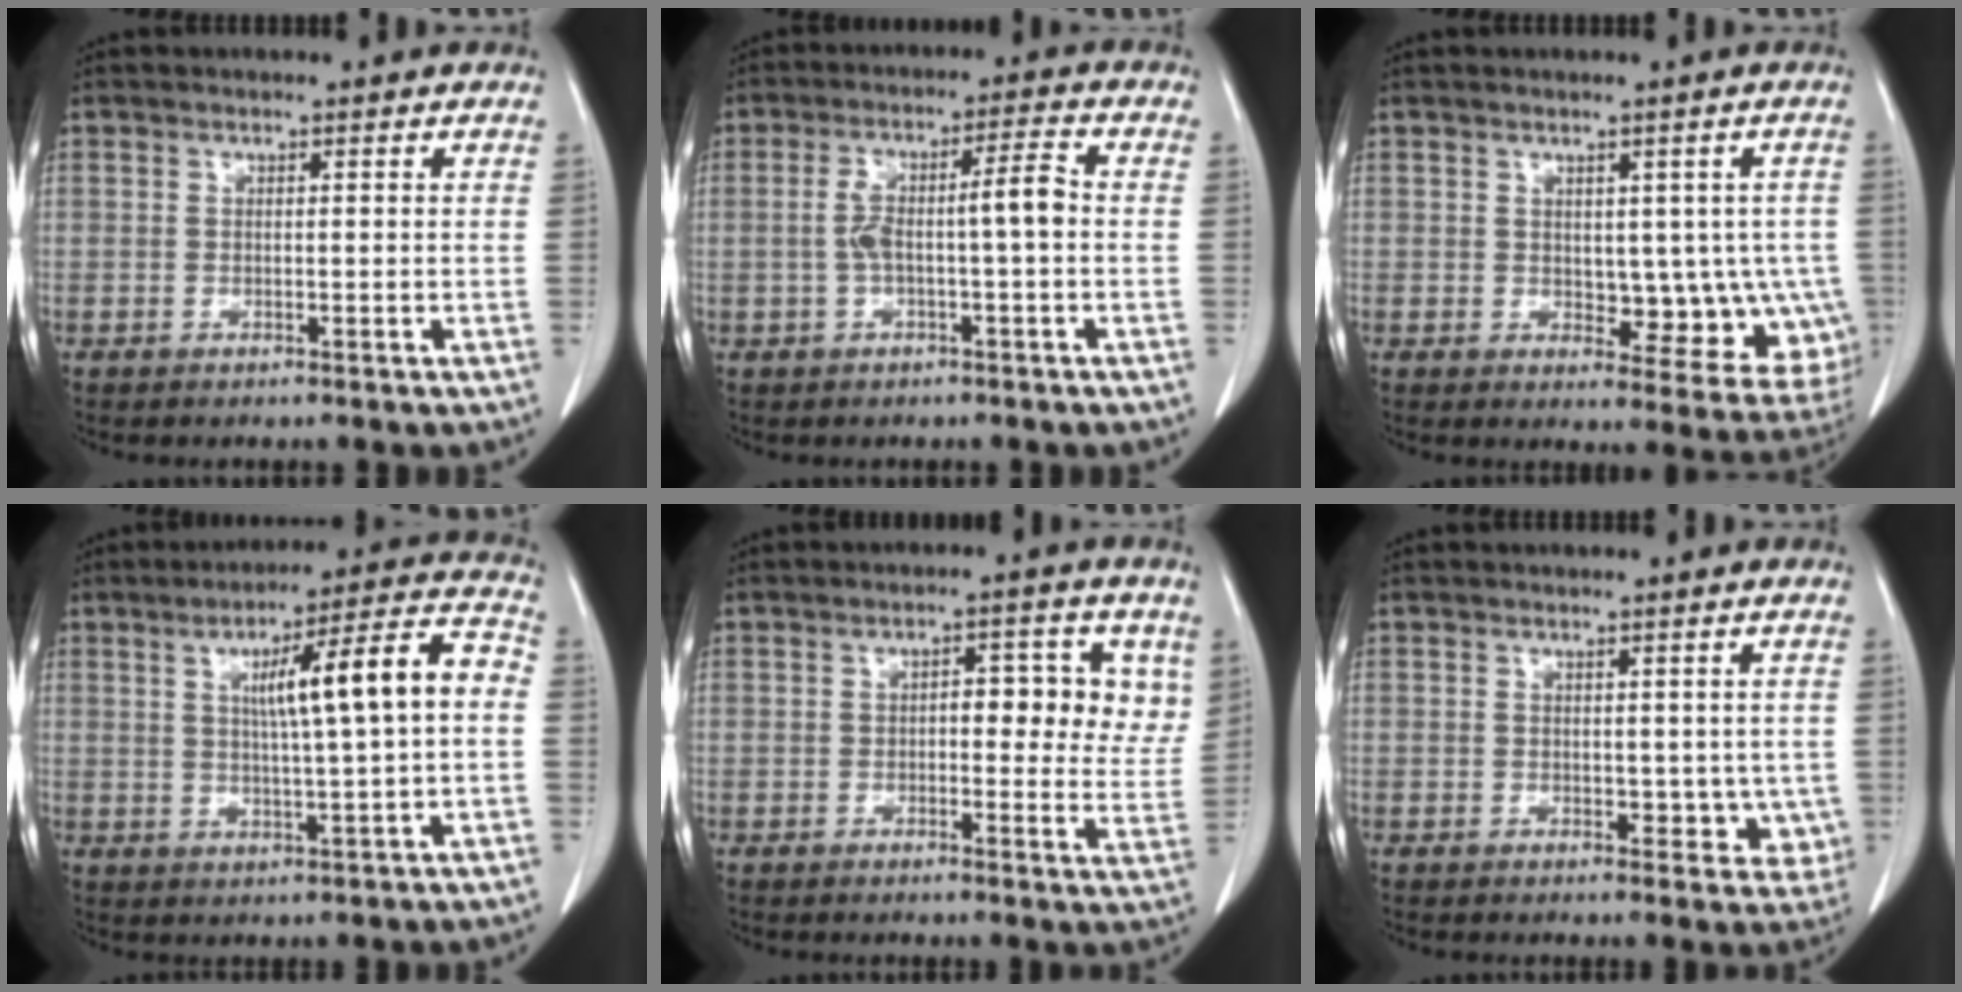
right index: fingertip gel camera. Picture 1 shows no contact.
{"total": 6.6, "force": [-0.6, 0.9, 6.5], "torque": [-0.126, 0.027, -0.009]}
{"total": 9.5, "force": [-0.7, 5.5, 7.7], "torque": [-0.067, 0.008, 0.006]}
{"total": 12.5, "force": [1.4, 0.7, 12.4], "torque": [-0.182, 0.026, 0.020]}
{"total": 8.3, "force": [2.4, 3.7, 7.1], "torque": [-0.077, 0.013, 0.027]}
{"total": 4.4, "force": [0.1, 3.0, 3.3], "torque": [-0.014, -0.002, 0.006]}